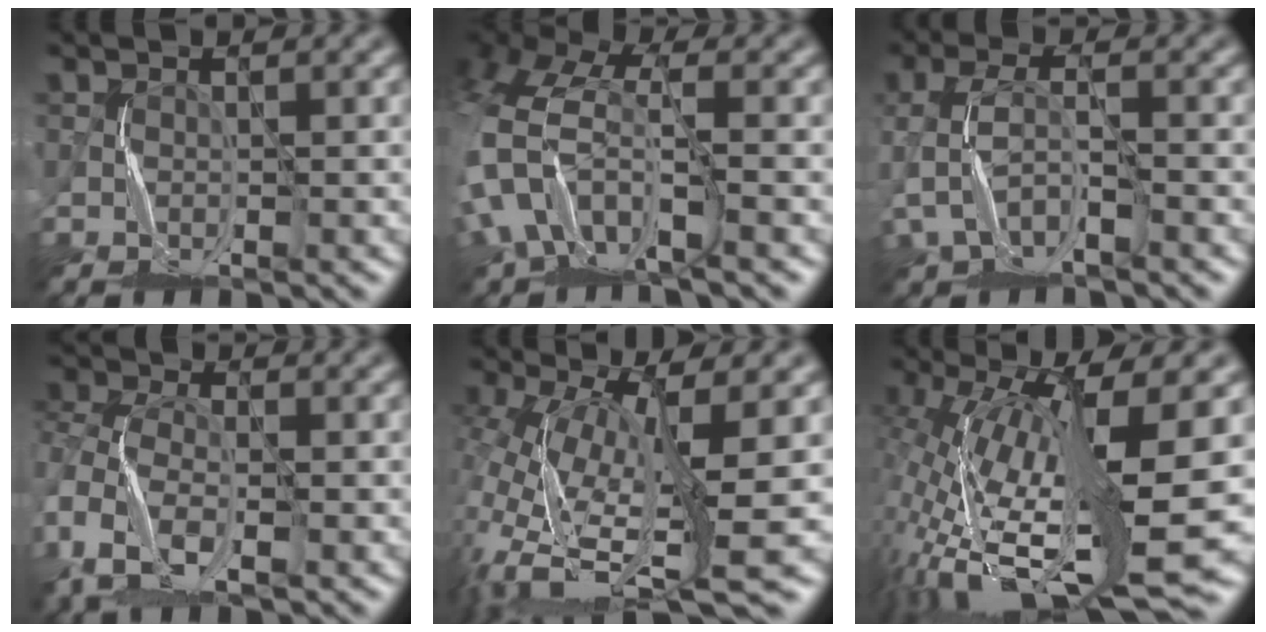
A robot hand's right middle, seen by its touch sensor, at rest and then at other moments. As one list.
[{"total": 9.6, "force": [-3.5, 5.9, 6.8], "torque": [-0.175, -0.007, -0.067]}, {"total": 2.6, "force": [-1.7, 1.0, 1.8], "torque": [-0.050, 0.004, -0.034]}, {"total": 7.1, "force": [-3.0, 4.5, 4.5], "torque": [-0.106, -0.003, -0.057]}, {"total": 12.5, "force": [-3.6, 4.4, 11.1], "torque": [-0.235, -0.021, -0.055]}, {"total": 14.4, "force": [-2.5, 4.2, 13.6], "torque": [-0.275, -0.004, -0.030]}]